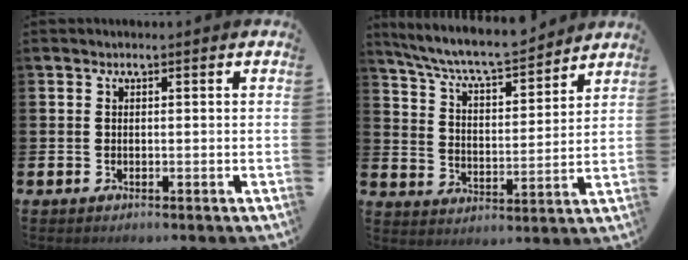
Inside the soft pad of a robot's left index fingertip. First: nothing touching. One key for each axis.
{"total": 7.9, "fx": 7.6, "fy": 0.7, "fz": 2.3, "tx": -0.076, "ty": -0.057, "tz": 0.130}